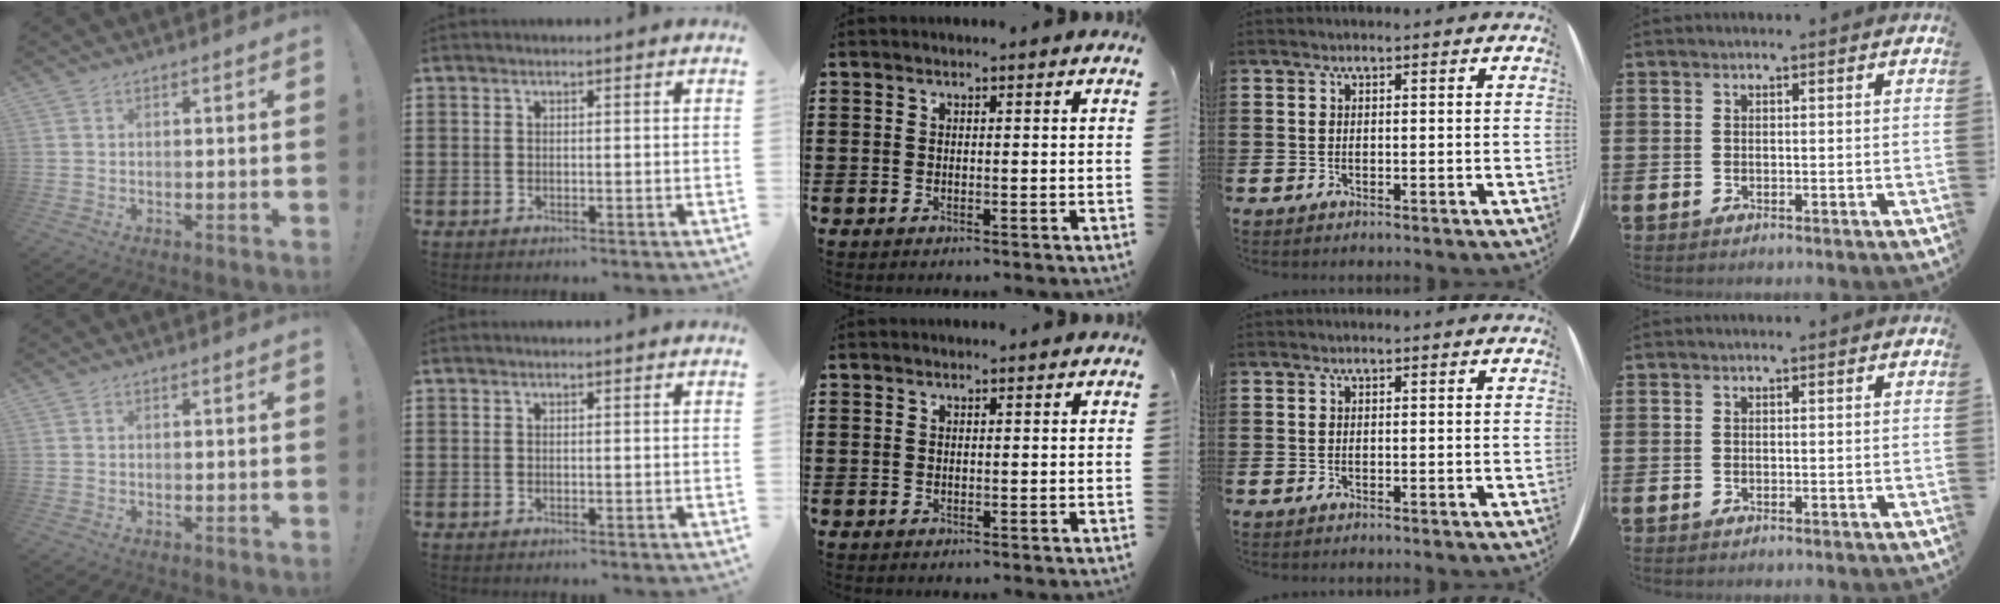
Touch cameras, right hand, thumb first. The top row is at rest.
{}